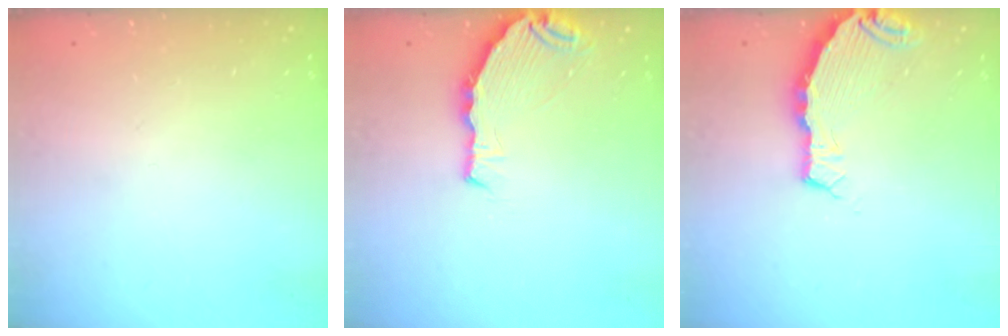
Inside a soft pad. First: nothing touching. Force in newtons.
{"total": 7.3, "press": 6.2, "slide": 3.8}
{"total": 5.1, "press": 5.1, "slide": 0.5}